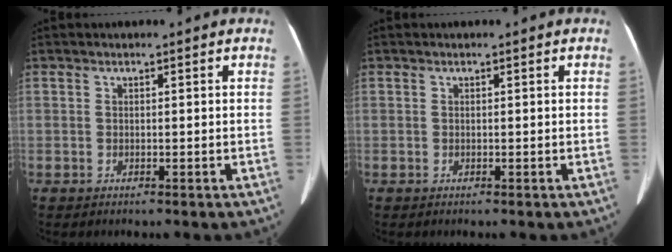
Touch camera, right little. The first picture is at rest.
{"total": 0.0}